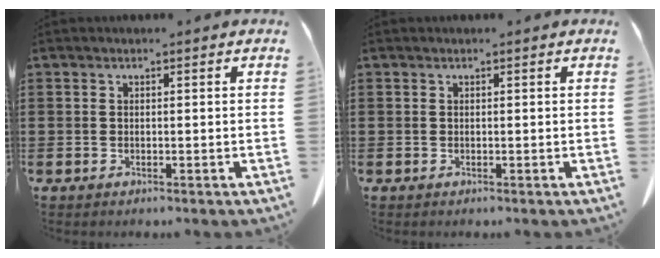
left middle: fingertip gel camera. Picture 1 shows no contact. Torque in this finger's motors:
{"motor_torque": [-0.10, 0.05, 0.00, 0.00]}